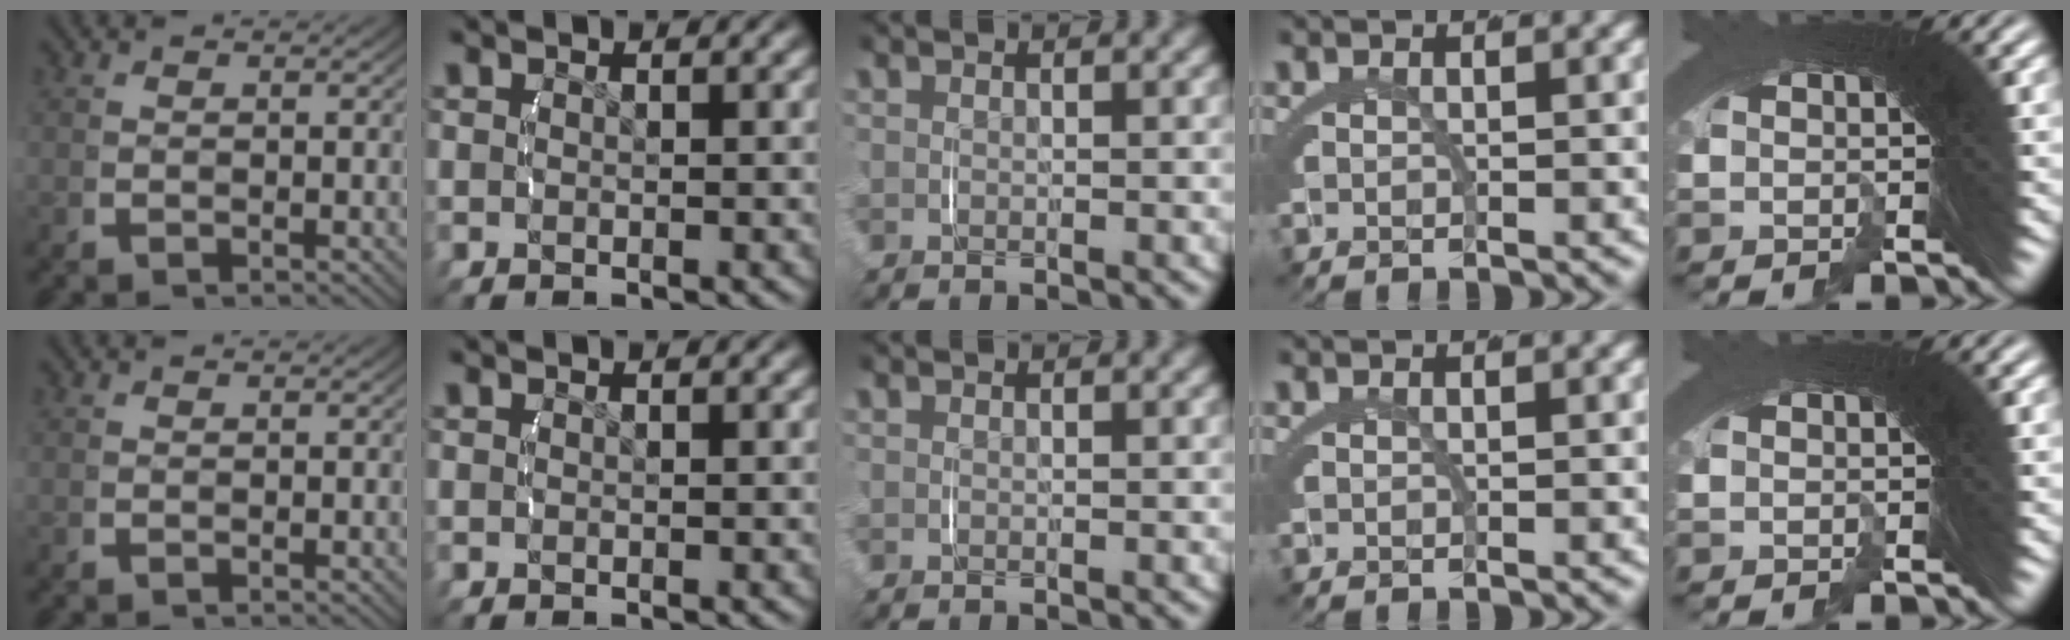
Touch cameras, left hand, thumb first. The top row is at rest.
{}